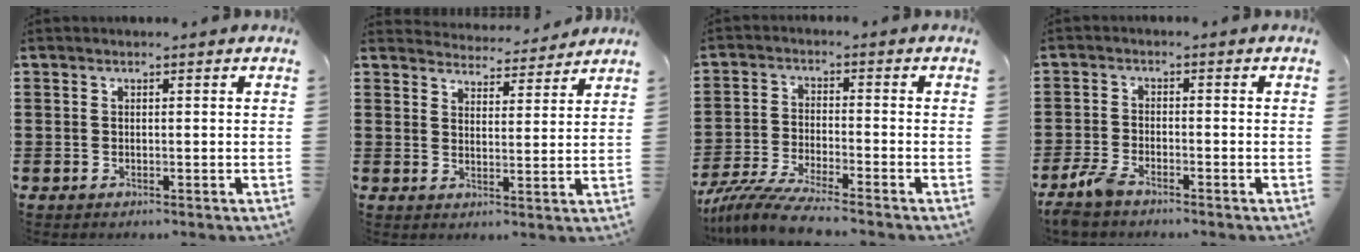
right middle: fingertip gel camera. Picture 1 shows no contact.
{"total": 4.2, "force": [4.1, 0.3, -0.5], "torque": [0.003, -0.032, 0.072]}
{"total": 6.9, "force": [-6.2, -0.1, 3.0], "torque": [-0.076, -0.017, -0.125]}
{"total": 3.5, "force": [-2.8, 1.0, 1.9], "torque": [-0.060, -0.002, -0.063]}